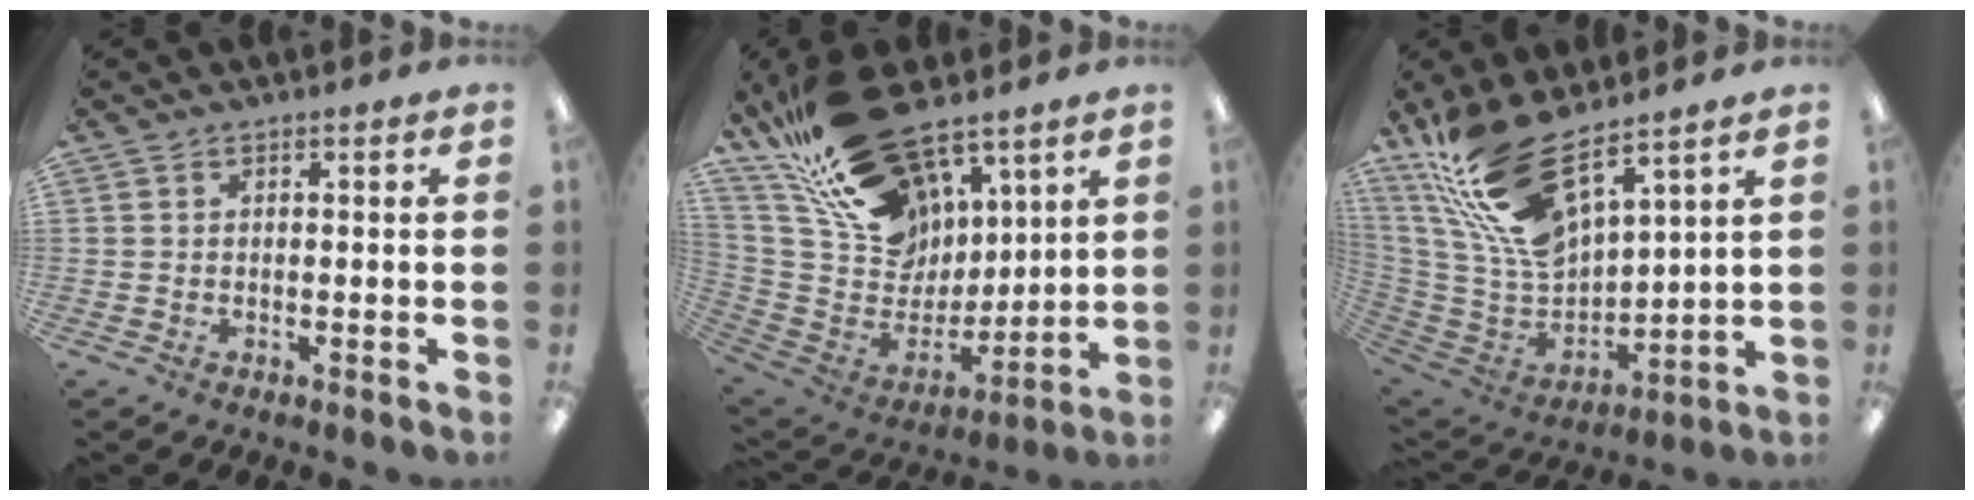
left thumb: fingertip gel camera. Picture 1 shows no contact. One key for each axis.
{"total": 25.8, "fx": 17.6, "fy": 13.6, "fz": 13.0, "tx": -0.239, "ty": -0.105, "tz": 0.330}
{"total": 21.2, "fx": 14.8, "fy": 8.4, "fz": 12.6, "tx": -0.275, "ty": -0.086, "tz": 0.267}